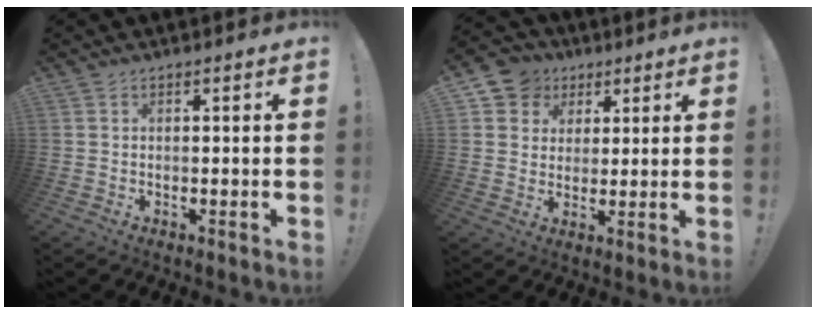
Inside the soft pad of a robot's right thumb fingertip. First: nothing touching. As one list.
[{"total": 8.2, "force": [3.2, 7.3, 1.6], "torque": [-0.025, -0.016, 0.066]}]